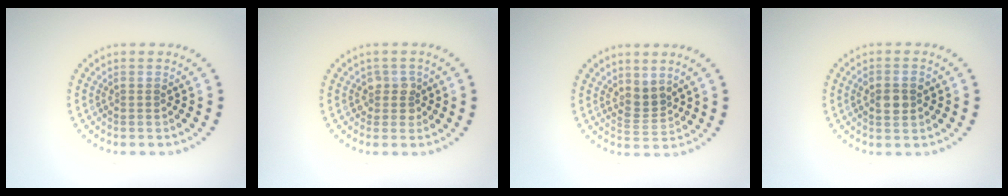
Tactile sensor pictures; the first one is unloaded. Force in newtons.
{"total": 1.6, "press": 1.4, "slide": 0.8}
{"total": 2.2, "press": 1.6, "slide": 1.5}
{"total": 2.5, "press": 2.5, "slide": 0.3}